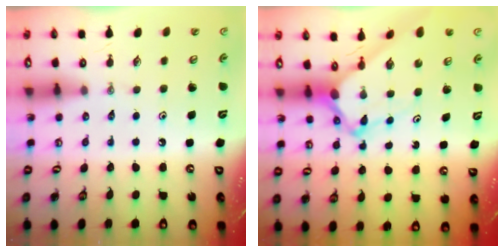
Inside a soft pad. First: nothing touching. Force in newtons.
{"total": 5.8, "press": 5.8, "slide": 0.4}